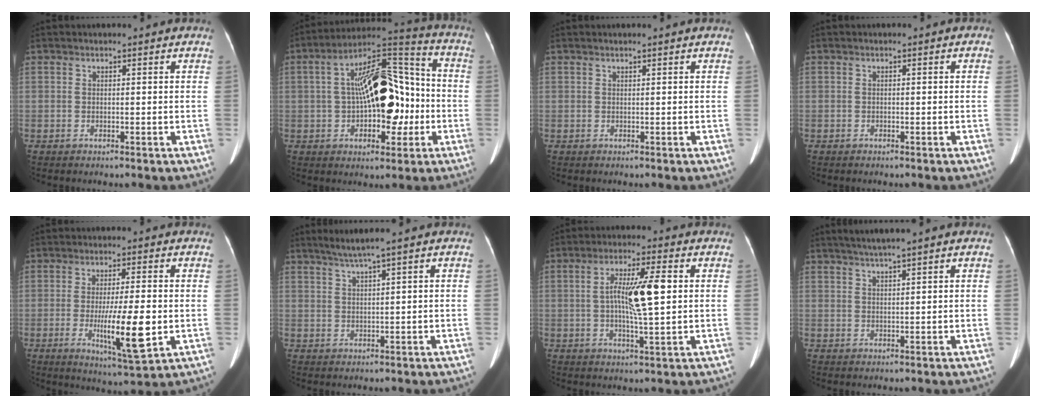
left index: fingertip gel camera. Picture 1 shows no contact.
{"total": 15.4, "force": [-1.6, 6.6, 13.8], "torque": [-0.229, 0.039, -0.022]}
{"total": 0.7, "force": [0.6, -0.1, 0.3], "torque": [-0.006, 0.009, 0.012]}
{"total": 0.5, "force": [-0.4, 0.3, 0.0], "torque": [0.002, 0.005, -0.011]}
{"total": 9.9, "force": [-1.9, 0.9, 9.7], "torque": [-0.168, -0.025, -0.031]}
{"total": 3.1, "force": [2.2, -0.9, 2.0], "torque": [-0.046, 0.002, 0.048]}
{"total": 8.9, "force": [0.7, 0.7, 8.8], "torque": [-0.165, 0.004, 0.009]}
{"total": 4.5, "force": [3.5, -0.6, 2.7], "torque": [-0.047, 0.020, 0.062]}